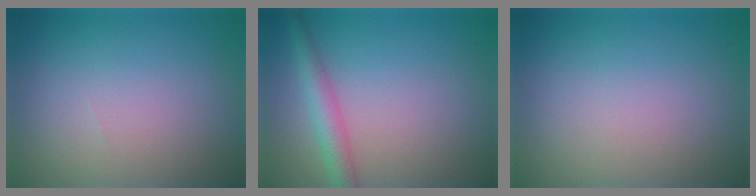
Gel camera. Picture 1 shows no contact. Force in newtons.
{"total": 3.2, "press": 3.1, "slide": 0.2}
{"total": 0.0}